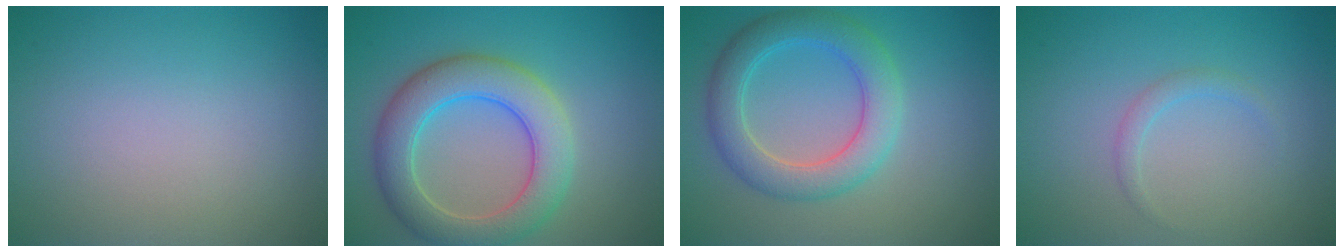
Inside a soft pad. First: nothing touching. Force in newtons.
{"total": 6.5, "press": 6.5, "slide": 0.6}
{"total": 5.0, "press": 5.0, "slide": 0.5}
{"total": 1.1, "press": 1.1, "slide": 0.1}